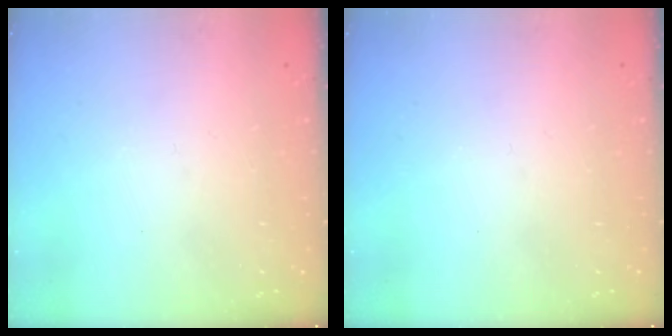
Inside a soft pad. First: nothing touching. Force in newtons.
{"total": 0.0}